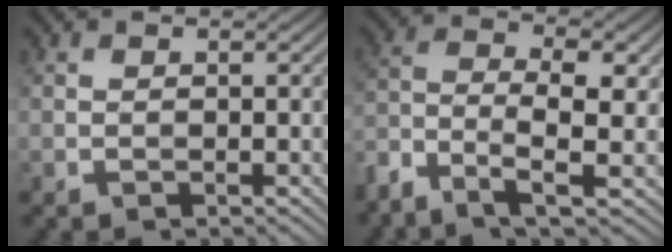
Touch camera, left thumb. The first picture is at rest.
{"total": 7.5, "force": [-3.7, 2.9, 5.9], "torque": [-0.119, 0.000, -0.083]}